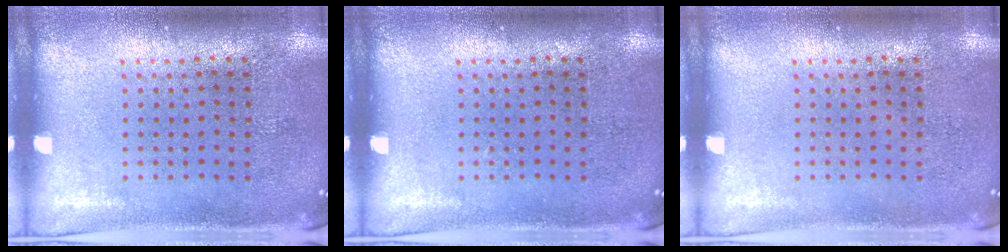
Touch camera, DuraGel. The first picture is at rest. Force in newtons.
{"total": 0.0}
{"total": 0.0}